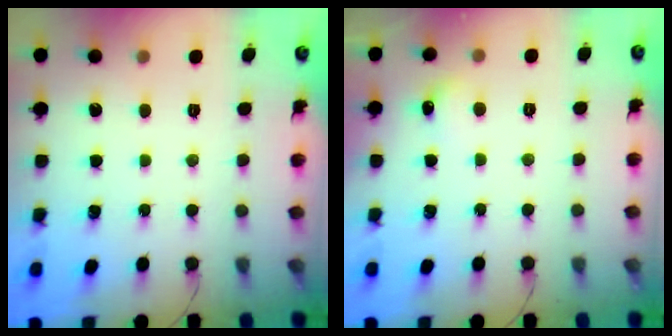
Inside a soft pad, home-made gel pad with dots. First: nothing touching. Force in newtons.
{"total": 5.2, "press": 5.0, "slide": 1.4}